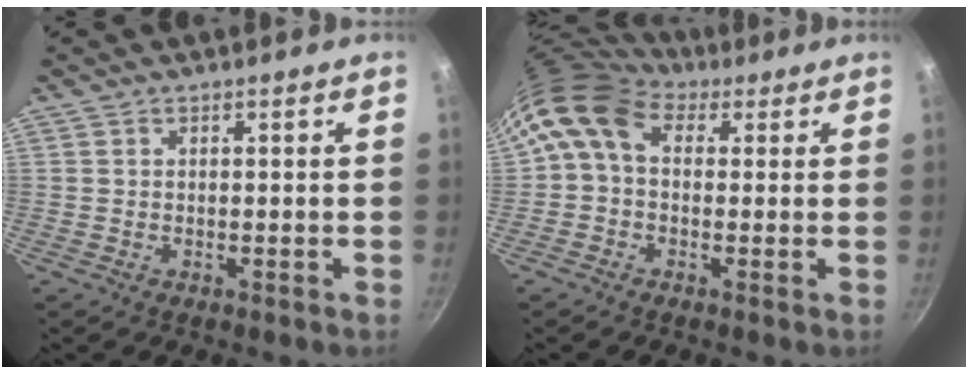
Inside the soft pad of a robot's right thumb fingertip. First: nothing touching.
{"total": 9.2, "force": [2.6, 6.6, 5.9], "torque": [-0.101, 0.018, 0.026]}